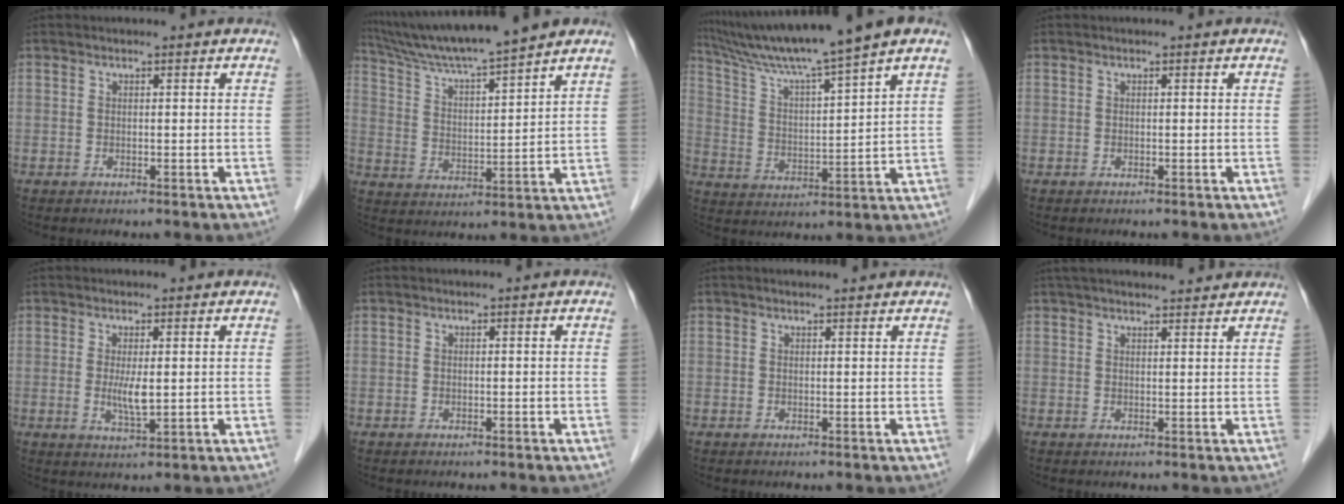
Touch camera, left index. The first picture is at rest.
{"total": 13.4, "force": [12.0, -0.8, 6.0], "torque": [-0.115, 0.012, 0.208]}
{"total": 13.7, "force": [11.2, -1.8, 7.6], "torque": [-0.136, 0.011, 0.195]}
{"total": 0.0}
{"total": 3.3, "force": [0.1, 0.6, 3.2], "torque": [-0.064, -0.011, 0.005]}
{"total": 0.0}
{"total": 2.5, "force": [2.4, 0.2, 0.7], "torque": [-0.012, 0.009, 0.027]}
{"total": 11.9, "force": [10.8, 1.9, 4.6], "torque": [-0.066, 0.034, 0.150]}